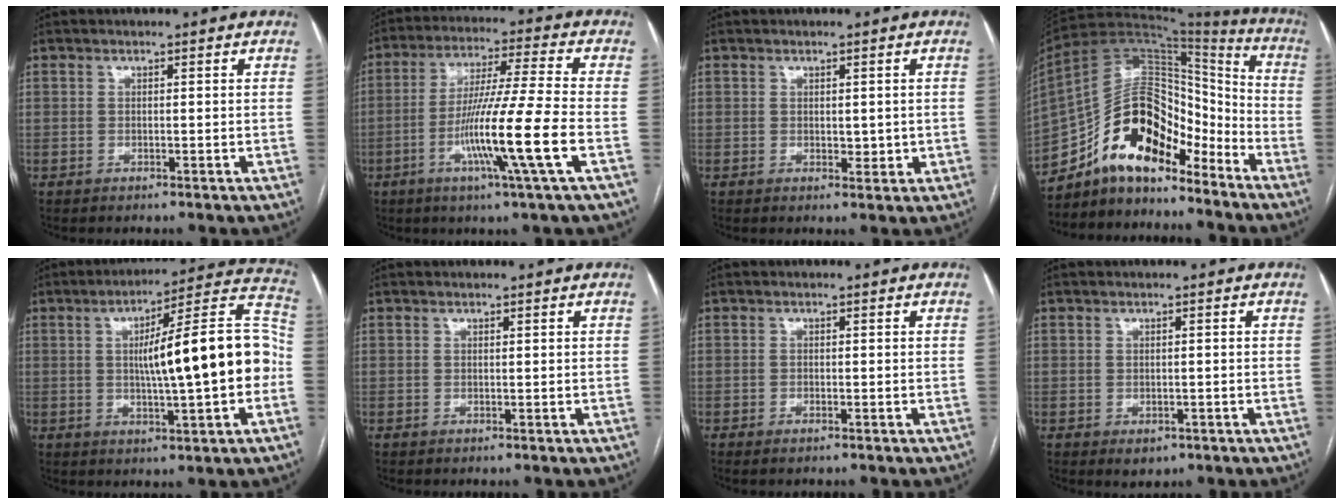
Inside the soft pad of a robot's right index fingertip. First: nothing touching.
{"total": 13.7, "force": [-4.4, -1.9, 12.9], "torque": [-0.241, -0.015, -0.087]}
{"total": 1.9, "force": [0.1, 1.2, 1.5], "torque": [-0.017, -0.003, 0.005]}
{"total": 17.8, "force": [-12.8, 6.8, 10.4], "torque": [-0.182, 0.046, -0.223]}
{"total": 17.4, "force": [-0.9, 1.7, 17.3], "torque": [-0.252, 0.034, -0.014]}
{"total": 0.0}
{"total": 0.9, "force": [-0.6, 0.2, 0.5], "torque": [-0.011, -0.001, -0.008]}
{"total": 2.2, "force": [-1.0, 1.7, 1.0], "torque": [-0.007, 0.001, -0.003]}